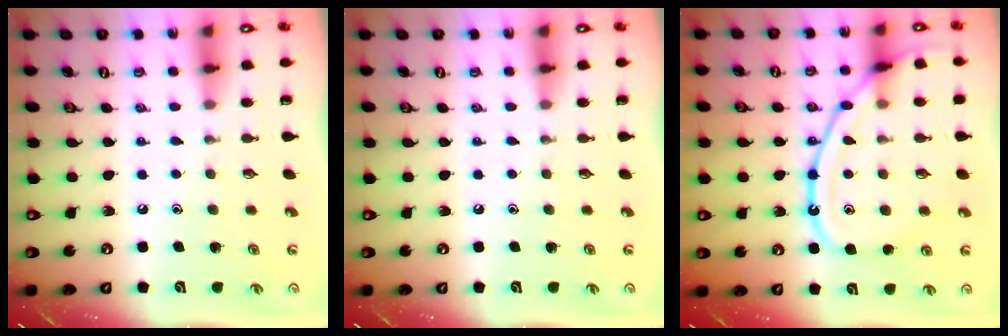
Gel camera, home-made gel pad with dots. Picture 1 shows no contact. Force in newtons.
{"total": 0.0}
{"total": 16.7, "press": 16.7, "slide": 1.4}